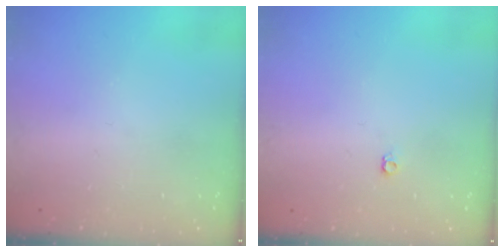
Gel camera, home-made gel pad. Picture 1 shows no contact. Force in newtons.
{"total": 3.6, "press": 3.5, "slide": 0.6}